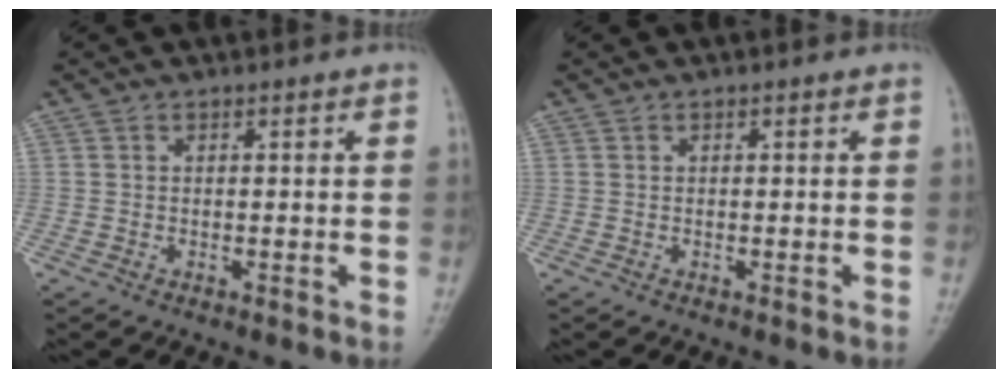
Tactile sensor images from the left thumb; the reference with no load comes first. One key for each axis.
{"total": 0.0}